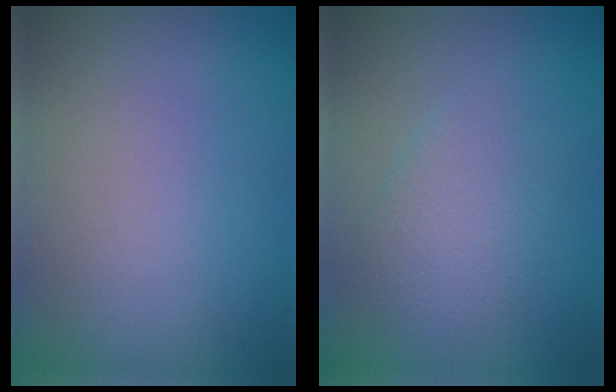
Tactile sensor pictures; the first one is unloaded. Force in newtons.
{"total": 3.0, "press": 3.0, "slide": 0.1}